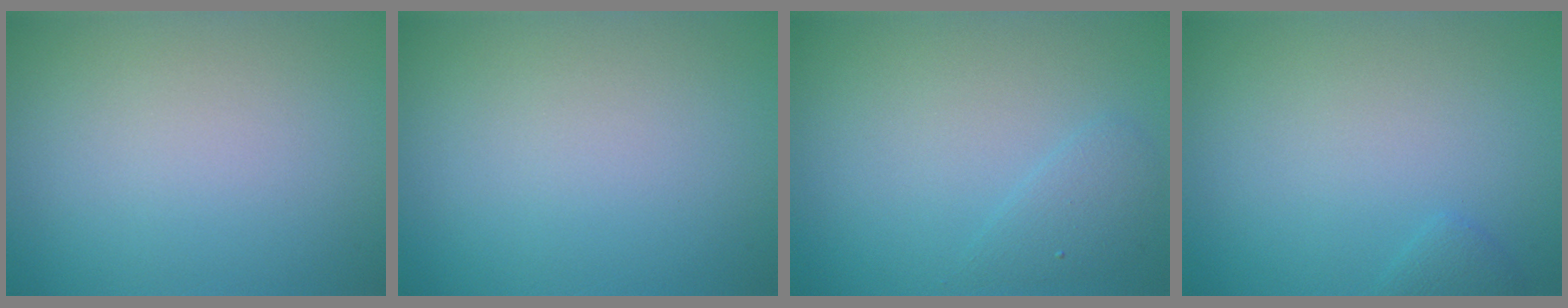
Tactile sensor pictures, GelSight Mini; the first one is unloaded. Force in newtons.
{"total": 0.0}
{"total": 1.5, "press": 1.5, "slide": 0.1}
{"total": 0.7, "press": 0.7, "slide": 0.1}